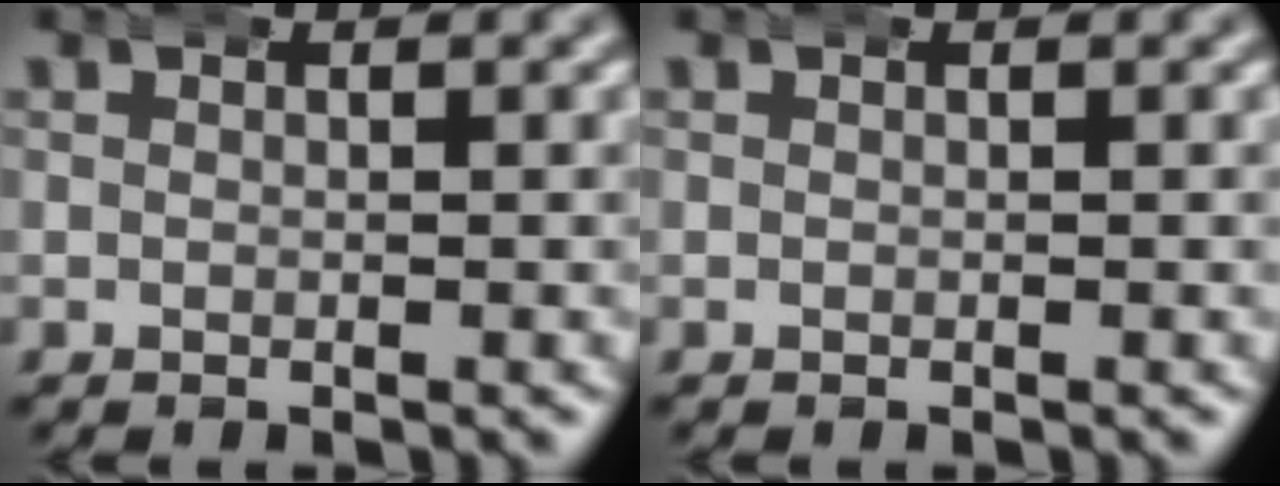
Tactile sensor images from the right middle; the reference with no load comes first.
{"total": 0.0}